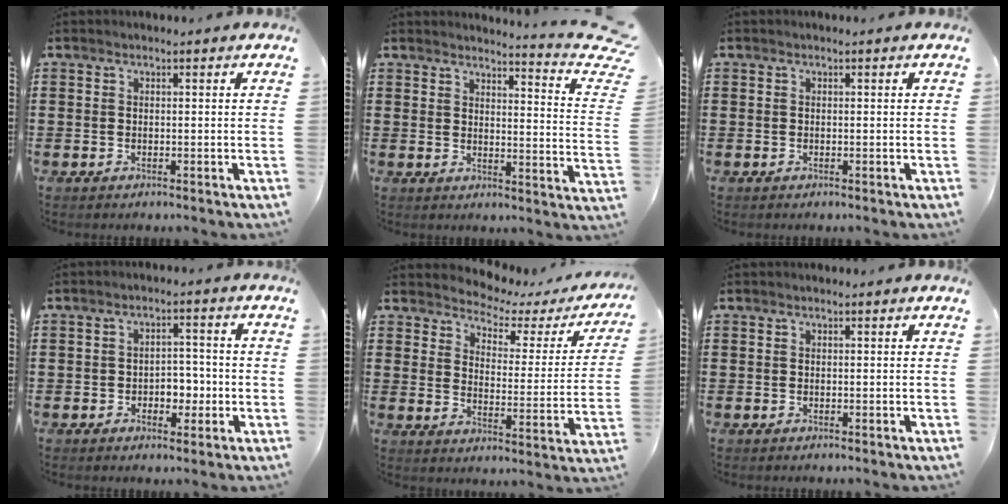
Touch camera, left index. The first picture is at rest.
{"total": 4.6, "force": [4.1, -0.3, 2.1], "torque": [-0.037, -0.039, 0.063]}
{"total": 0.0}
{"total": 3.9, "force": [-1.1, 2.9, 2.4], "torque": [-0.037, 0.000, -0.029]}
{"total": 3.3, "force": [3.1, 0.9, 0.9], "torque": [-0.042, -0.025, 0.044]}
{"total": 0.0}